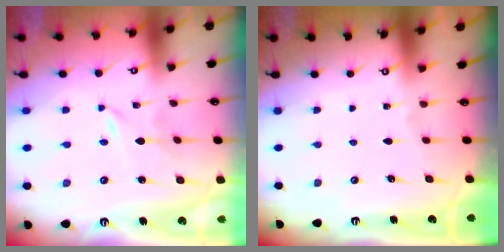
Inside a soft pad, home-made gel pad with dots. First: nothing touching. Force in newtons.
{"total": 0.0}